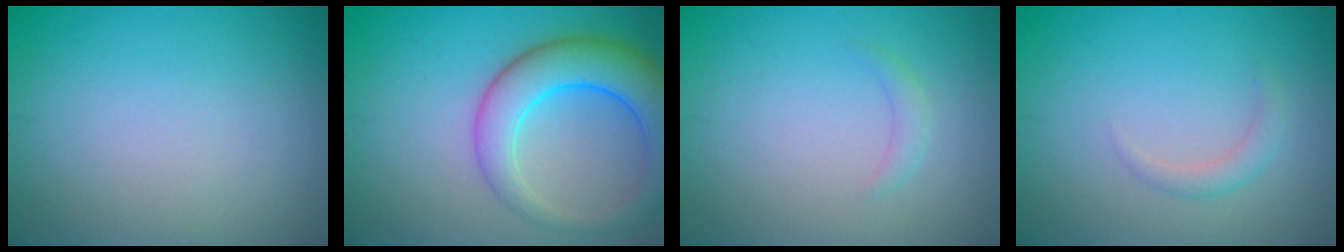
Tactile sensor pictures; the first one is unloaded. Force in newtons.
{"total": 6.9, "press": 6.9, "slide": 0.4}
{"total": 1.0, "press": 1.0, "slide": 0.1}
{"total": 1.2, "press": 1.2, "slide": 0.1}